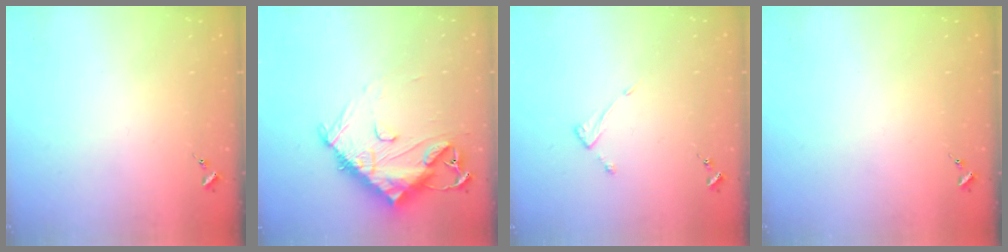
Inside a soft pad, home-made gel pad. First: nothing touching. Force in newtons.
{"total": 14.6, "press": 14.5, "slide": 1.1}
{"total": 4.1, "press": 4.0, "slide": 0.4}
{"total": 0.0}